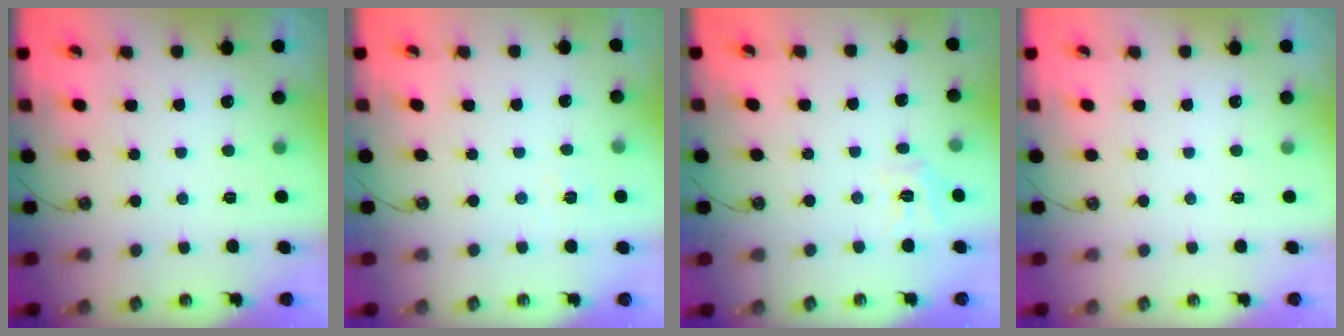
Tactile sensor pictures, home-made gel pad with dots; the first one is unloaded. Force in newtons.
{"total": 2.6, "press": 2.6, "slide": 0.2}
{"total": 7.6, "press": 7.5, "slide": 0.7}
{"total": 0.0}